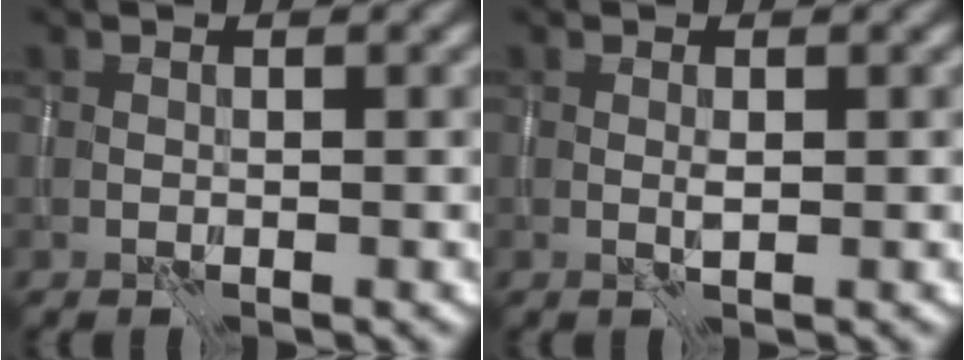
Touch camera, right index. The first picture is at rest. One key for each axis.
{"total": 0.6, "fx": 0.2, "fy": 0.0, "fz": 0.6, "tx": -0.012, "ty": 0.001, "tz": 0.002}